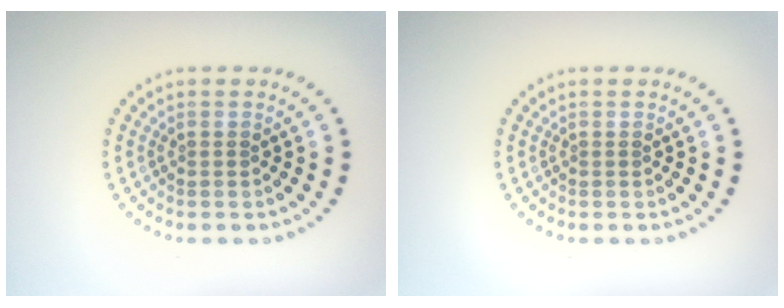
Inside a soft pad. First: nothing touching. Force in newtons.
{"total": 0.0}